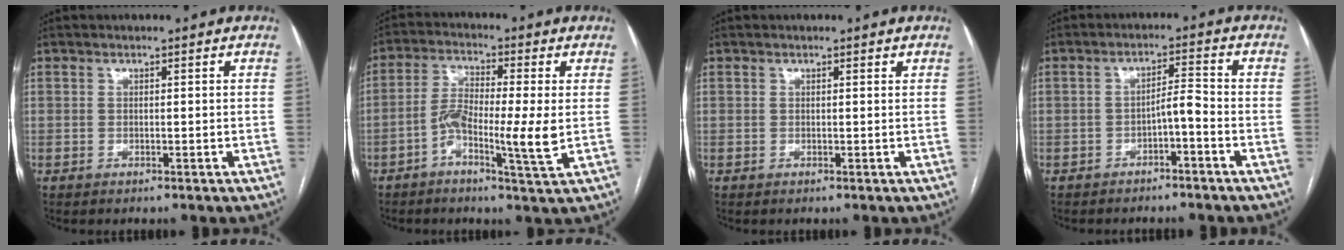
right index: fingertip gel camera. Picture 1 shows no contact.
{"total": 8.7, "force": [-1.9, 0.6, 8.5], "torque": [-0.163, 0.003, -0.041]}
{"total": 0.5, "force": [0.5, 0.1, 0.2], "torque": [-0.009, 0.000, 0.004]}
{"total": 3.4, "force": [-1.9, 0.6, 2.8], "torque": [-0.047, 0.010, -0.029]}